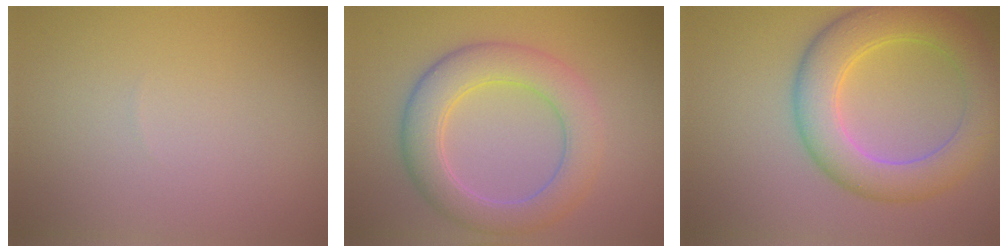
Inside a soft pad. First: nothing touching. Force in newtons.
{"total": 5.8, "press": 5.8, "slide": 0.6}
{"total": 6.7, "press": 6.7, "slide": 0.1}